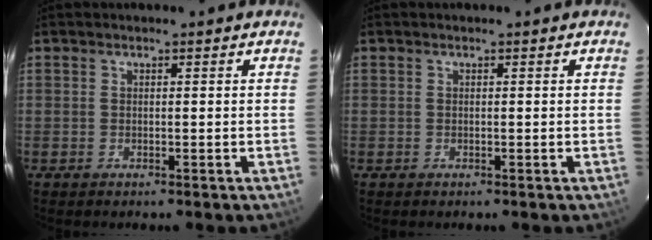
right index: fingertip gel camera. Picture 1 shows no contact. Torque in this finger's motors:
{"motor_torque": [-0.02, -0.01, 0.01, 0.01]}